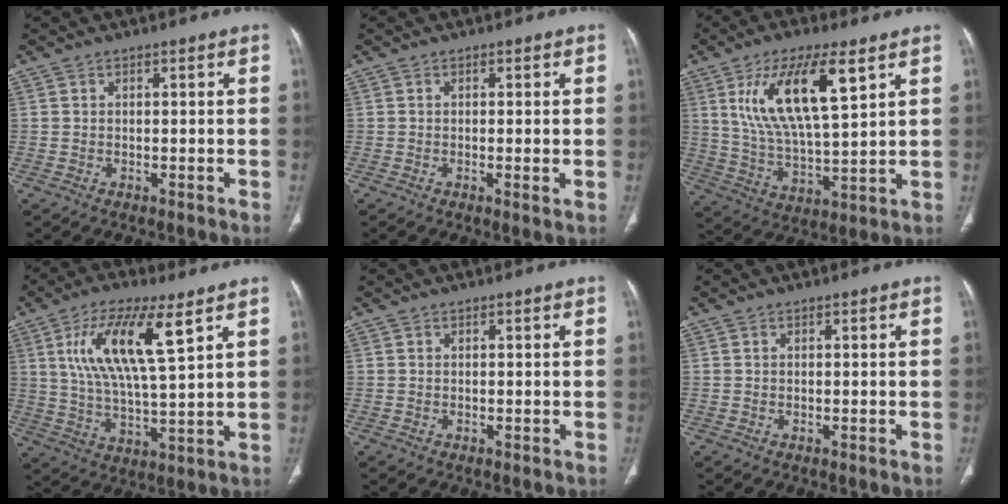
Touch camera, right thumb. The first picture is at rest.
{"total": 1.7, "force": [-0.2, 0.0, 1.7], "torque": [-0.031, -0.007, -0.005]}
{"total": 16.3, "force": [6.9, 5.1, 13.8], "torque": [-0.253, -0.026, 0.134]}
{"total": 14.7, "force": [6.2, 3.9, 12.7], "torque": [-0.247, -0.022, 0.117]}
{"total": 0.0}
{"total": 0.0}